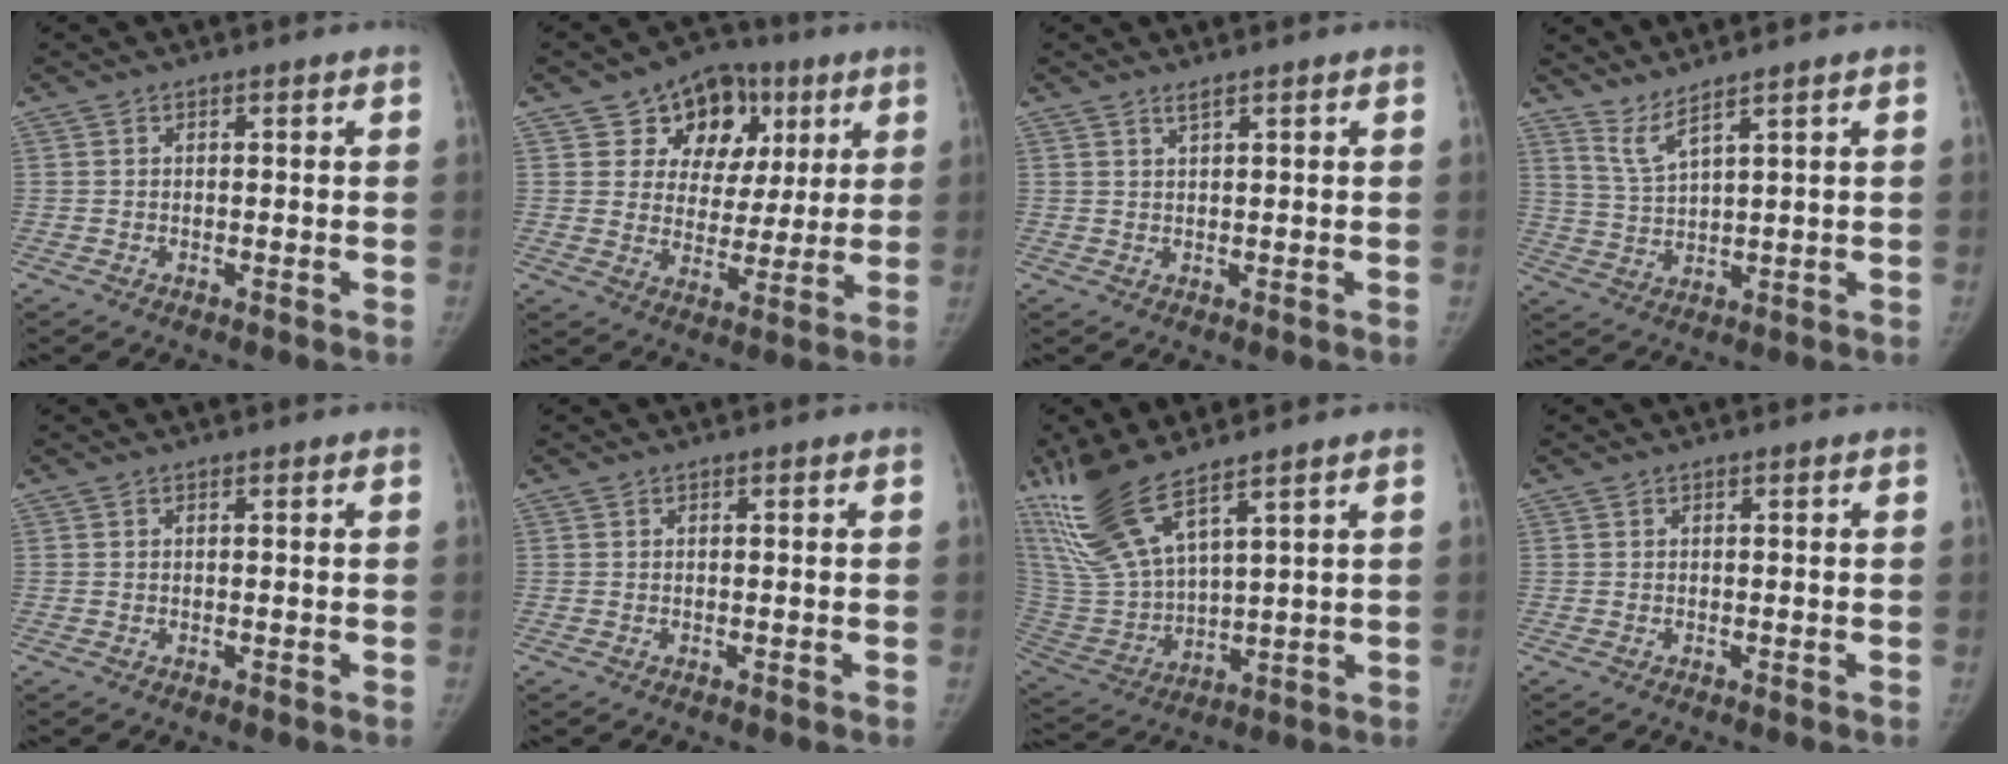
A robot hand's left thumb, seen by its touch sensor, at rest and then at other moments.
{"total": 14.1, "force": [6.3, 10.9, 6.4], "torque": [-0.039, -0.006, 0.095]}
{"total": 0.8, "force": [0.7, 0.0, 0.4], "torque": [-0.006, -0.004, 0.014]}
{"total": 4.1, "force": [3.5, -0.3, 2.2], "torque": [-0.051, -0.039, 0.083]}
{"total": 0.0}
{"total": 0.0}
{"total": 16.4, "force": [11.2, 4.3, 11.1], "torque": [-0.239, -0.049, 0.240]}
{"total": 0.0}